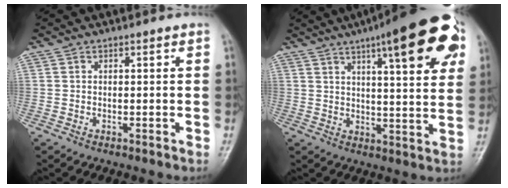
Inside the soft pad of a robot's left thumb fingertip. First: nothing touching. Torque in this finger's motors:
{"motor_torque": [2.61, 2.40, 1.86, -0.92, 0.36]}